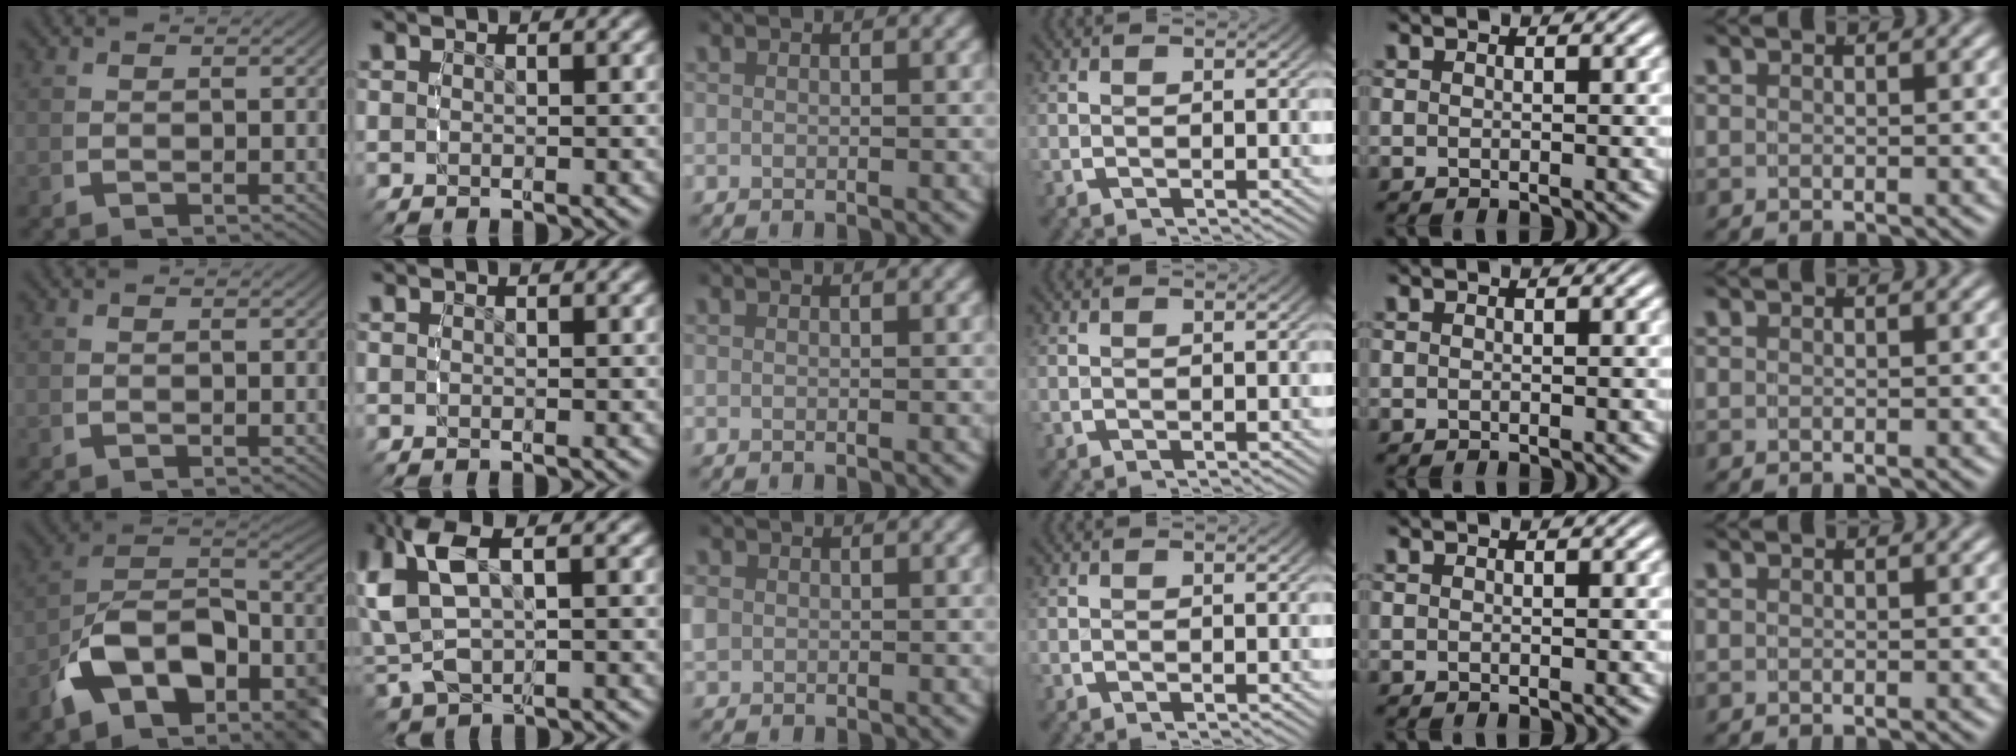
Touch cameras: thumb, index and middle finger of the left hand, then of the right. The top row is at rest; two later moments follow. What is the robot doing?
{"motion": "grasp_and_lifting", "object": "ethernet cable"}